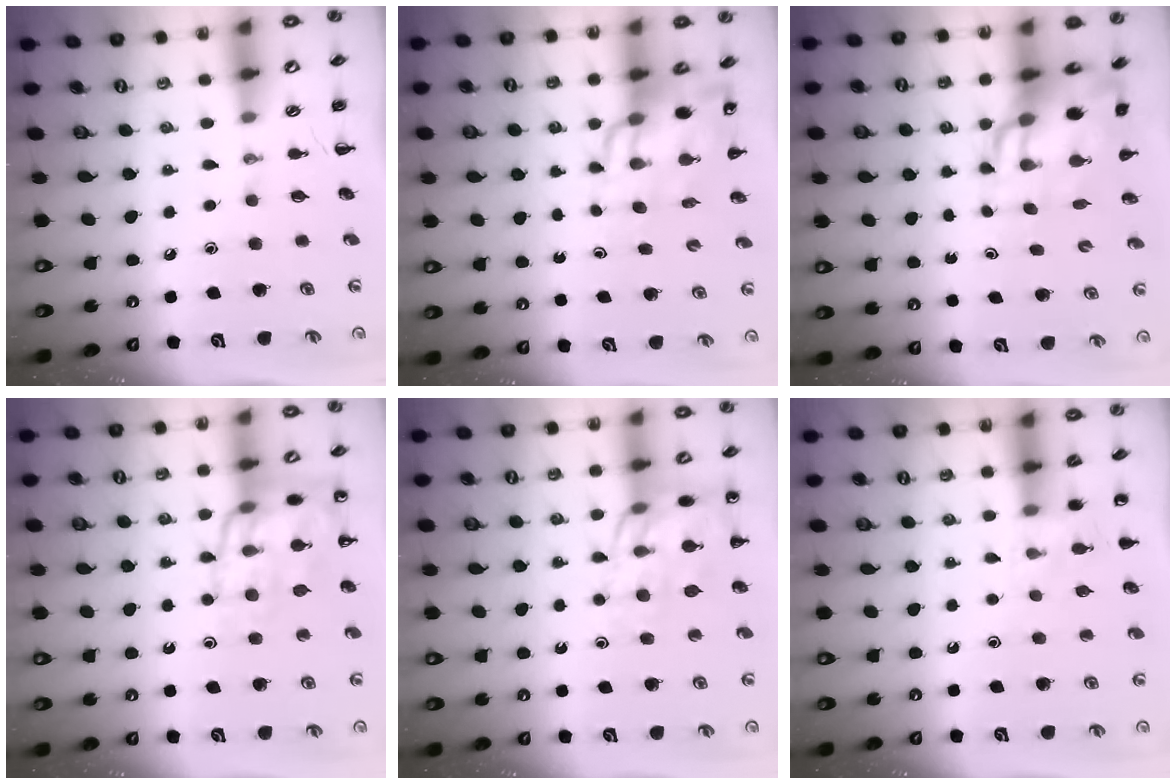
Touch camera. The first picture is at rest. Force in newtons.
{"total": 12.8, "press": 12.2, "slide": 3.9}
{"total": 12.0, "press": 11.6, "slide": 3.2}
{"total": 16.8, "press": 16.7, "slide": 1.9}
{"total": 14.1, "press": 14.0, "slide": 2.2}
{"total": 4.6, "press": 4.4, "slide": 1.4}